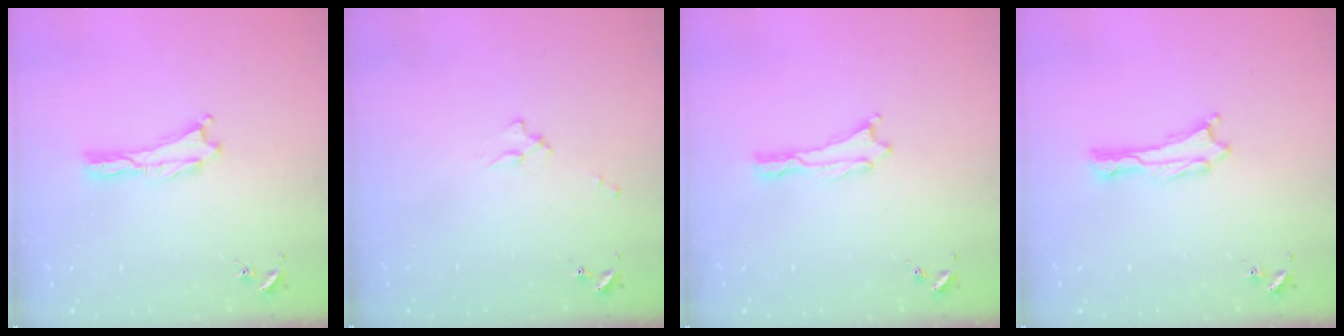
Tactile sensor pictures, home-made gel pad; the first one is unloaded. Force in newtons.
{"total": 1.7, "press": 1.6, "slide": 0.2}
{"total": 0.0}
{"total": 0.6, "press": 0.6, "slide": 0.1}